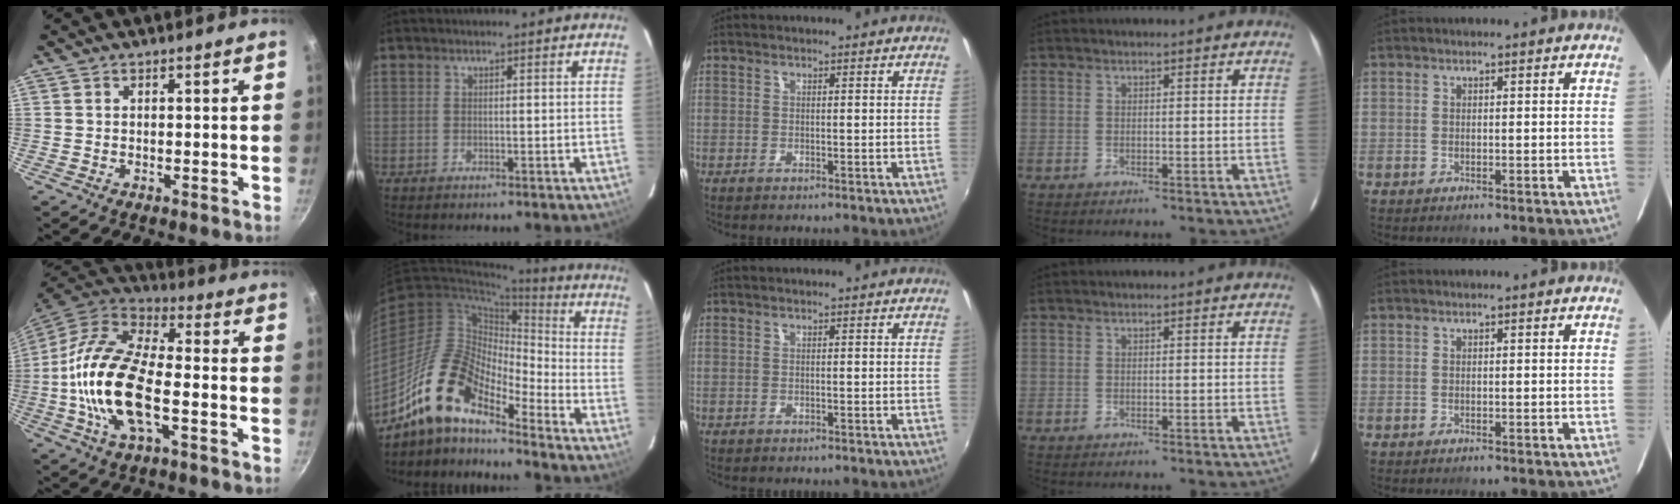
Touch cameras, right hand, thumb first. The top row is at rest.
{"thumb": {"total": 19.5, "force": [-3.8, 8.9, 16.9], "torque": [-0.322, 0.031, -0.086]}, "index": {"total": 14.8, "force": [-12.0, 4.6, 7.5], "torque": [-0.129, 0.004, -0.240]}, "middle": {"total": 0.9, "force": [0.7, -0.5, -0.4], "torque": [0.010, 0.000, 0.013]}}